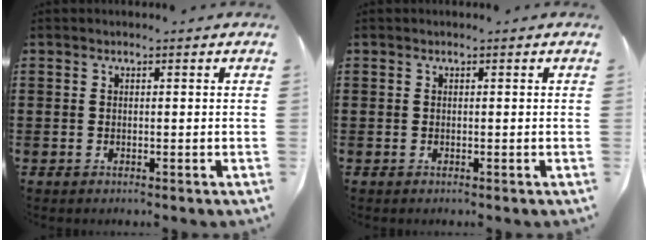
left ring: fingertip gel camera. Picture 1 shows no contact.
{"total": 0.0}